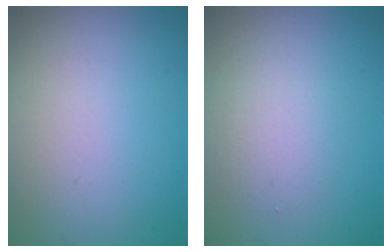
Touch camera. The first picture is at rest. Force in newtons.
{"total": 2.6, "press": 2.6, "slide": 0.0}